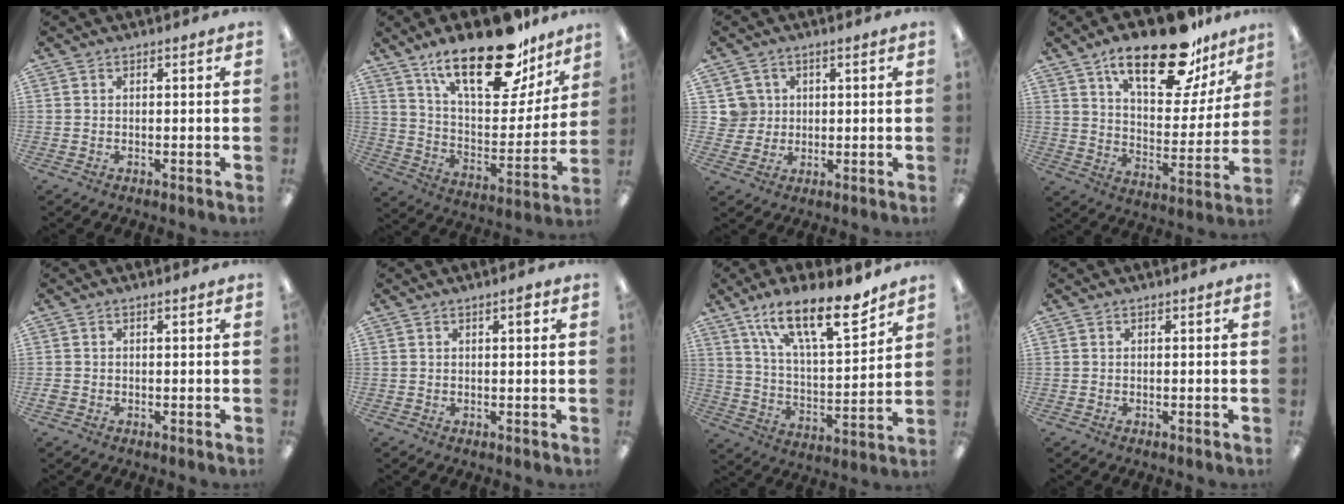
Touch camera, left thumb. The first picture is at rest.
{"total": 25.3, "force": [16.9, 10.4, 15.8], "torque": [-0.237, -0.104, 0.285]}
{"total": 5.2, "force": [1.7, 4.9, 0.1], "torque": [-0.007, 0.004, 0.030]}
{"total": 22.6, "force": [15.1, 9.1, 14.2], "torque": [-0.212, -0.085, 0.250]}
{"total": 1.2, "force": [-0.3, 1.0, 0.6], "torque": [-0.010, 0.004, -0.007]}
{"total": 1.9, "force": [0.9, 0.5, 1.6], "torque": [-0.017, -0.002, 0.011]}
{"total": 18.8, "force": [13.3, 6.1, 11.7], "torque": [-0.190, -0.074, 0.222]}
{"total": 0.0}